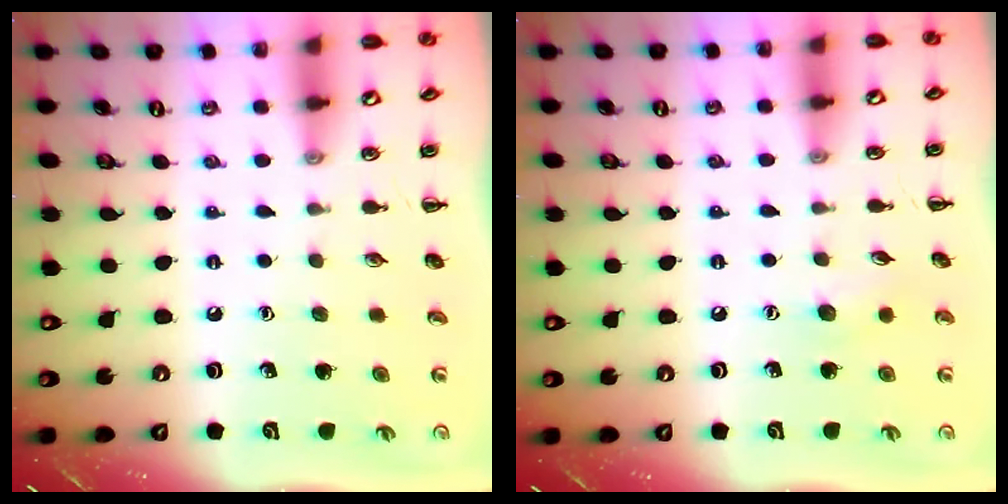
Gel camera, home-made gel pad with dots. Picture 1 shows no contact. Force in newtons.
{"total": 5.6, "press": 5.4, "slide": 1.5}